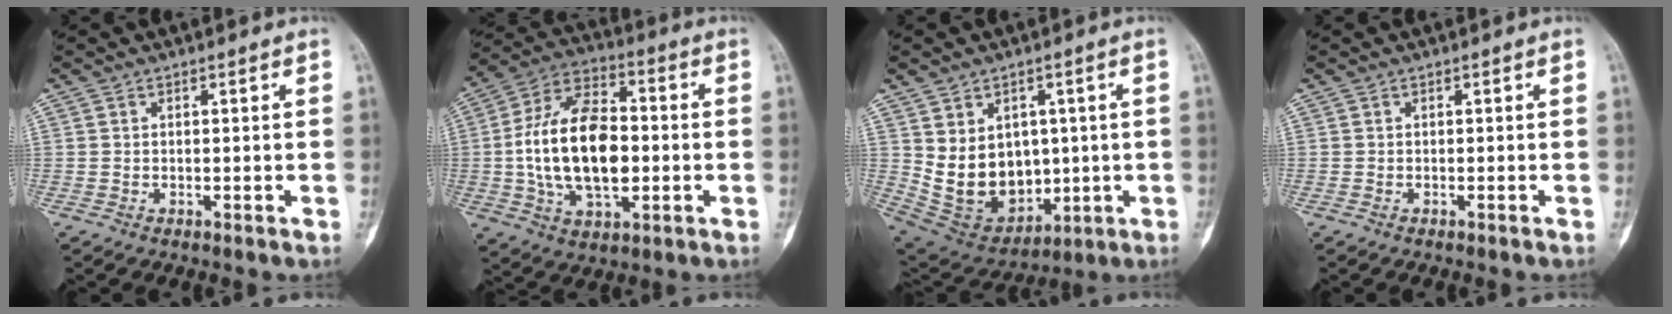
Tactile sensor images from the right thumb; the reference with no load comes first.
{"total": 19.4, "force": [-1.1, 10.9, 16.0], "torque": [-0.278, 0.021, -0.018]}
{"total": 14.0, "force": [1.0, 10.8, 8.8], "torque": [-0.102, -0.005, 0.058]}
{"total": 0.0}